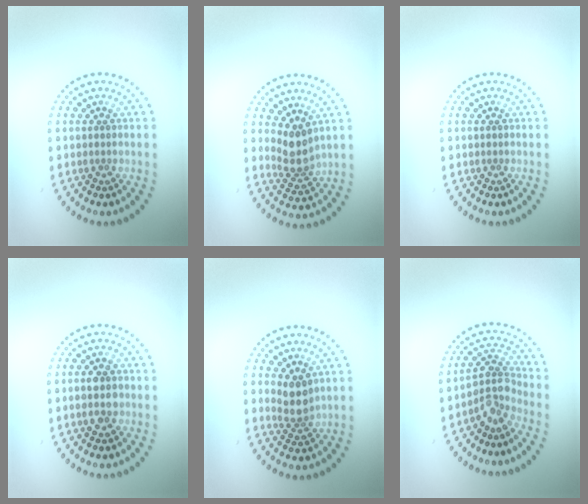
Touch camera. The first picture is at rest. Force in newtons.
{"total": 2.9, "press": 2.2, "slide": 1.9}
{"total": 0.0}
{"total": 2.5, "press": 2.4, "slide": 0.5}
{"total": 2.5, "press": 2.1, "slide": 1.4}
{"total": 3.1, "press": 2.3, "slide": 2.1}